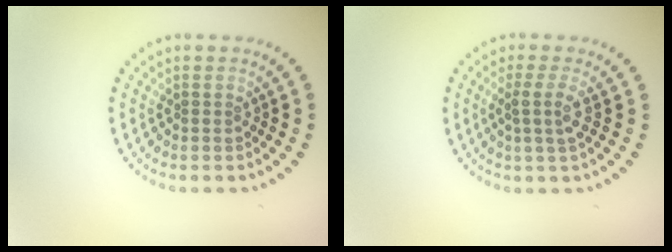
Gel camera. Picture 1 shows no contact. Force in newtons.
{"total": 2.1, "press": 1.5, "slide": 1.5}